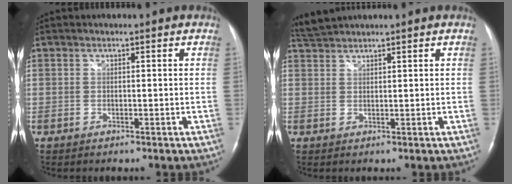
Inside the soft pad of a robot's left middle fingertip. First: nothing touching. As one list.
[{"total": 2.8, "force": [2.8, -0.2, 0.2], "torque": [-0.017, 0.016, 0.064]}]